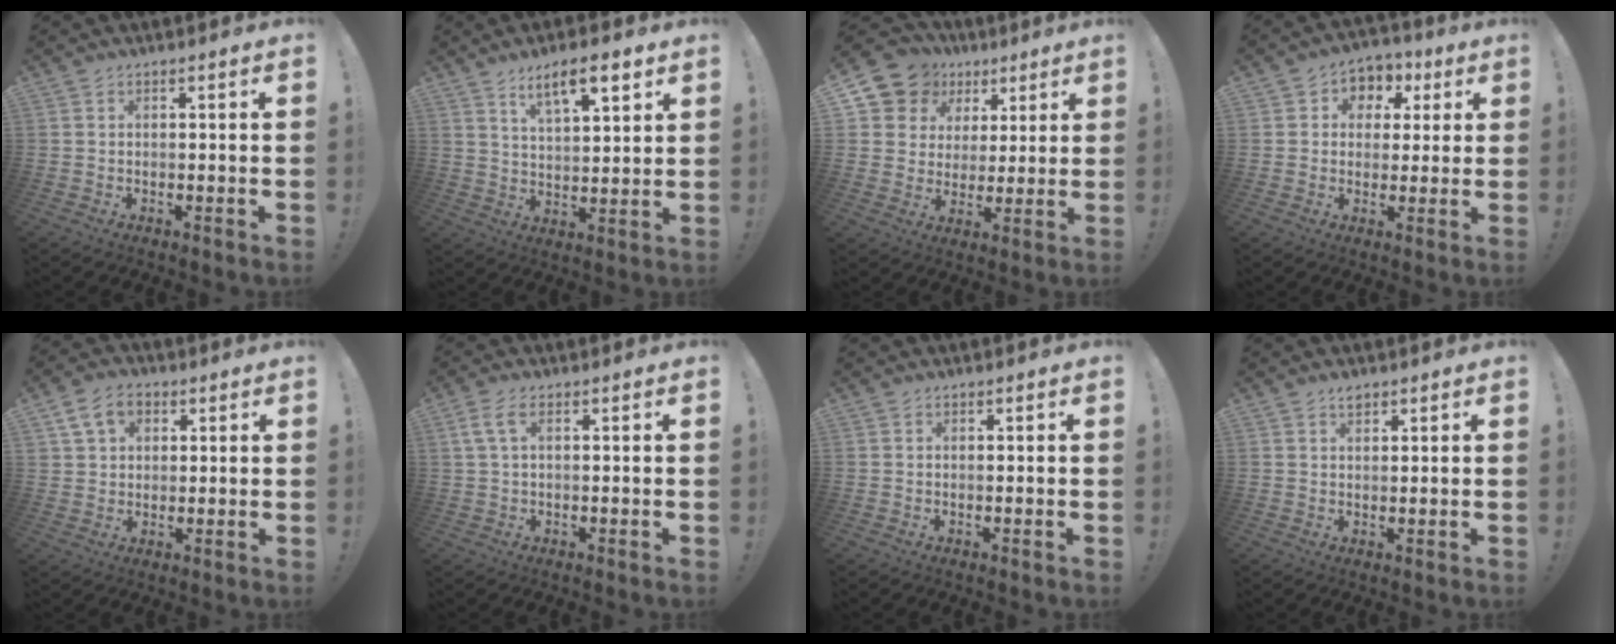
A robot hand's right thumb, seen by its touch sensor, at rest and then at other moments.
{"total": 10.3, "force": [6.5, 3.1, 7.4], "torque": [-0.106, -0.029, 0.108]}
{"total": 11.0, "force": [5.9, 9.0, 2.5], "torque": [-0.040, -0.042, 0.121]}
{"total": 6.4, "force": [0.4, 6.0, 2.0], "torque": [-0.018, 0.002, 0.011]}
{"total": 8.8, "force": [4.0, 6.4, 4.5], "torque": [-0.067, -0.004, 0.078]}
{"total": 4.1, "force": [1.5, 1.6, 3.5], "torque": [-0.067, 0.002, 0.029]}
{"total": 0.0}
{"total": 2.0, "force": [1.6, 0.8, 0.9], "torque": [-0.007, -0.009, 0.028]}